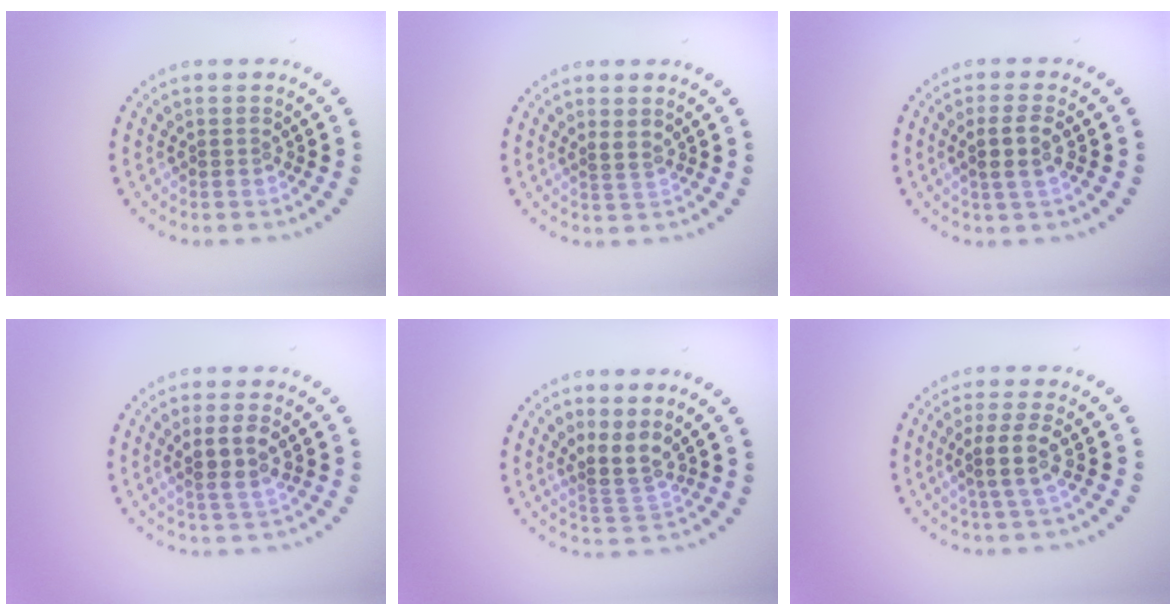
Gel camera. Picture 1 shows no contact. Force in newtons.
{"total": 1.0, "press": 0.6, "slide": 0.8}
{"total": 2.3, "press": 2.1, "slide": 0.9}
{"total": 2.7, "press": 2.5, "slide": 1.0}
{"total": 2.8, "press": 1.9, "slide": 2.1}
{"total": 3.0, "press": 2.4, "slide": 1.7}